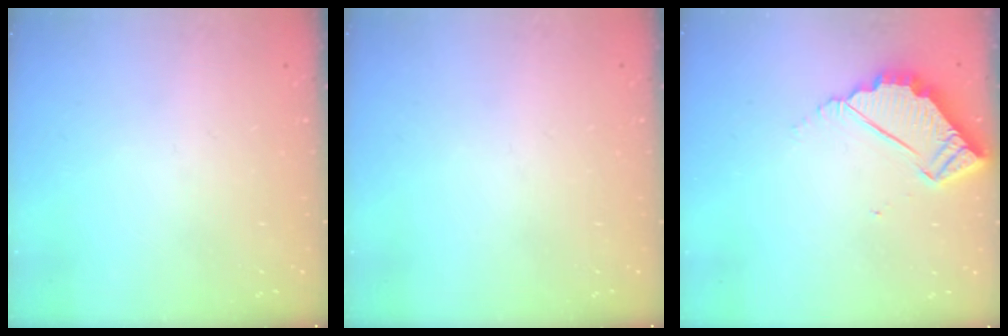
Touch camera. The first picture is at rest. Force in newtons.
{"total": 0.0}
{"total": 4.5, "press": 4.5, "slide": 0.2}